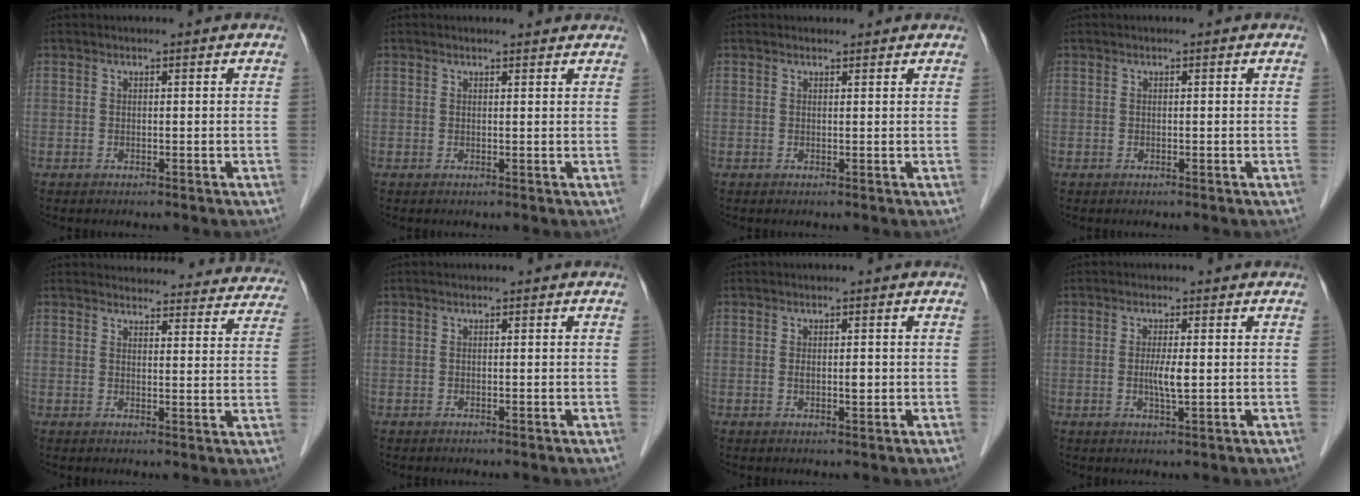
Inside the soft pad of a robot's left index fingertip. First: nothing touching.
{"total": 2.4, "force": [2.4, 0.5, 0.2], "torque": [-0.011, 0.005, 0.023]}
{"total": 1.4, "force": [1.3, 0.4, 0.0], "torque": [-0.012, 0.008, 0.018]}
{"total": 0.0}
{"total": 22.1, "force": [21.2, 5.3, 3.8], "torque": [-0.033, -0.037, 0.229]}
{"total": 0.0}
{"total": 1.4, "force": [0.1, 0.5, 1.3], "torque": [-0.023, -0.002, 0.002]}
{"total": 2.8, "force": [0.0, 0.2, 2.8], "torque": [-0.058, -0.005, 0.000]}